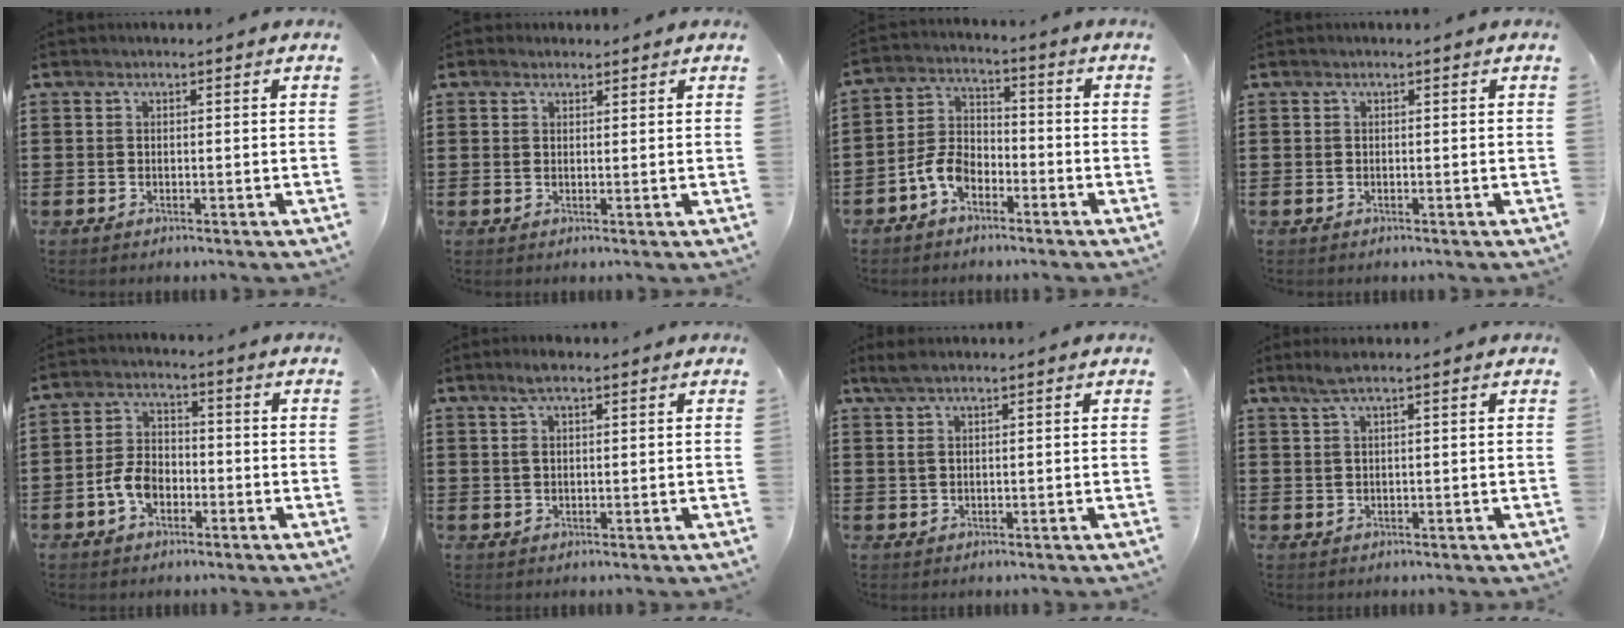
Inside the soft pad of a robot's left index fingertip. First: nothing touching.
{"total": 1.2, "force": [1.0, 0.6, 0.2], "torque": [-0.006, 0.005, 0.020]}
{"total": 6.2, "force": [-3.6, 3.7, 3.4], "torque": [-0.095, 0.008, -0.078]}
{"total": 0.0}
{"total": 5.4, "force": [-2.3, 3.3, 3.5], "torque": [-0.089, 0.004, -0.051]}
{"total": 2.8, "force": [1.4, 0.9, 2.3], "torque": [-0.048, 0.007, 0.023]}
{"total": 2.2, "force": [1.0, 0.5, 1.9], "torque": [-0.038, 0.003, 0.017]}
{"total": 2.0, "force": [1.1, -0.1, 1.7], "torque": [-0.035, -0.001, 0.019]}